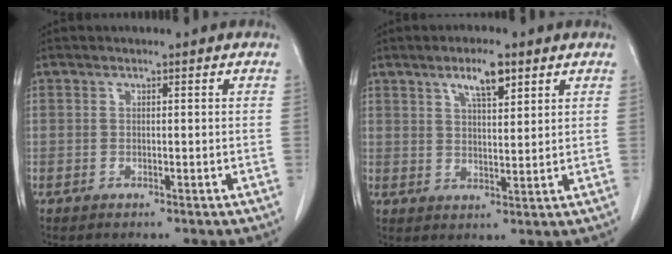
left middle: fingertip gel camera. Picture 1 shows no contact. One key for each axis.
{"total": 5.6, "fx": 3.4, "fy": 1.3, "fz": 4.2, "tx": -0.076, "ty": 0.003, "tz": 0.059}